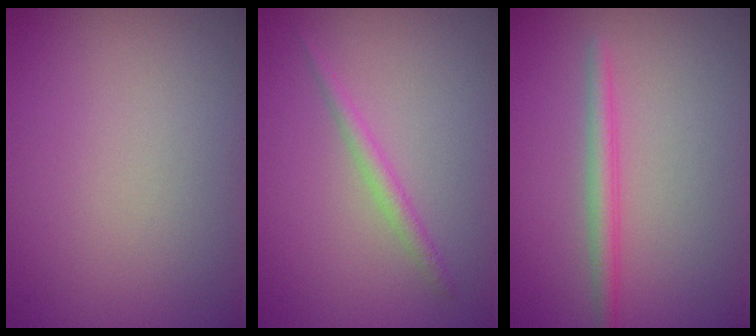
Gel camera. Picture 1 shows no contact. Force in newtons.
{"total": 1.4, "press": 1.4, "slide": 0.1}
{"total": 1.8, "press": 1.8, "slide": 0.2}